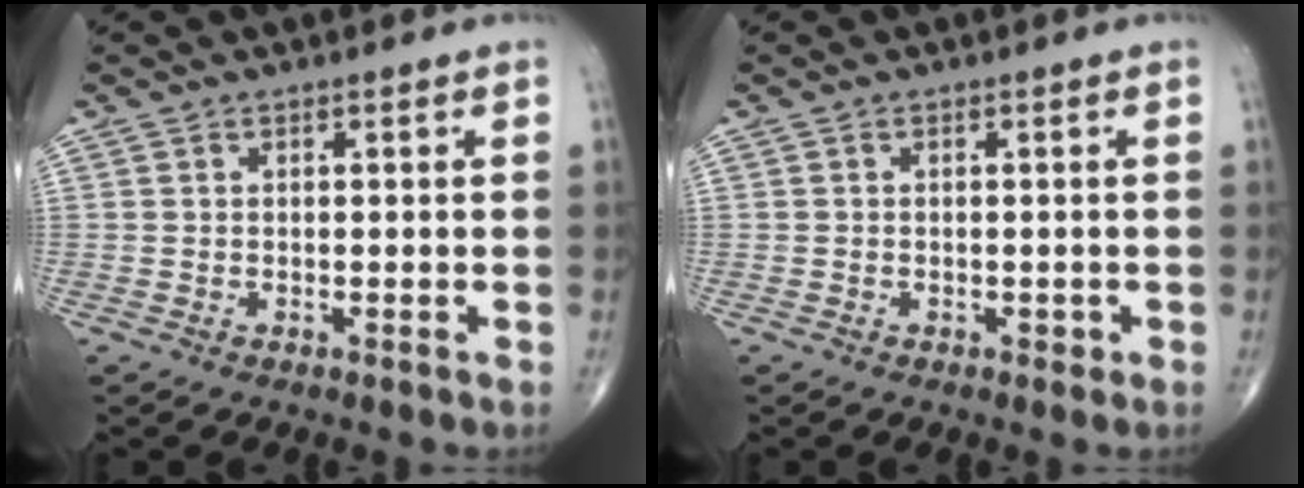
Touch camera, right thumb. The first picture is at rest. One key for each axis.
{"total": 0.8, "fx": -0.3, "fy": 0.6, "fz": 0.5, "tx": -0.004, "ty": 0.000, "tz": -0.005}